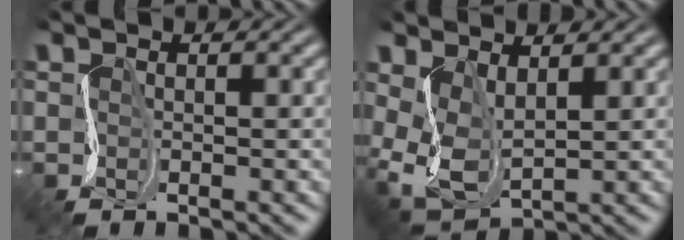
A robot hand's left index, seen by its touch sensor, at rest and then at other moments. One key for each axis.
{"total": 3.3, "fx": 0.1, "fy": 2.0, "fz": 2.6, "tx": -0.081, "ty": -0.007, "tz": 0.013}